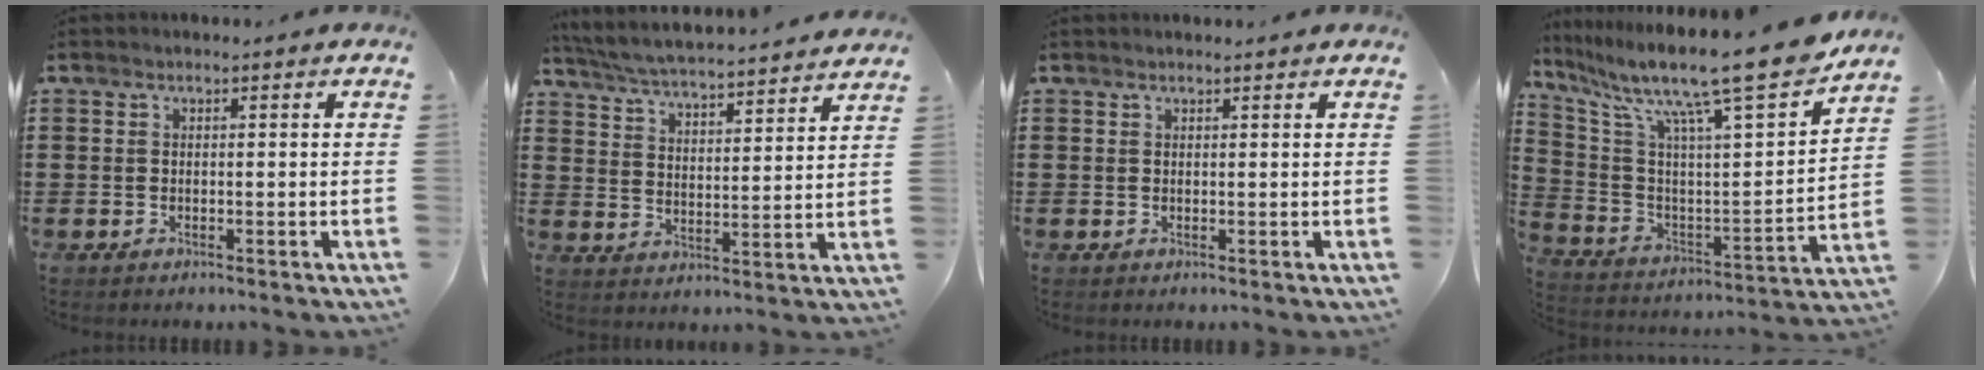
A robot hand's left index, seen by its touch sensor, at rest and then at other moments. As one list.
[{"total": 4.8, "force": [4.6, -0.4, 1.2], "torque": [-0.048, -0.036, 0.075]}, {"total": 0.6, "force": [0.6, 0.0, 0.3], "torque": [-0.006, -0.001, 0.012]}, {"total": 14.4, "force": [11.8, 0.7, 8.4], "torque": [-0.176, -0.084, 0.183]}]